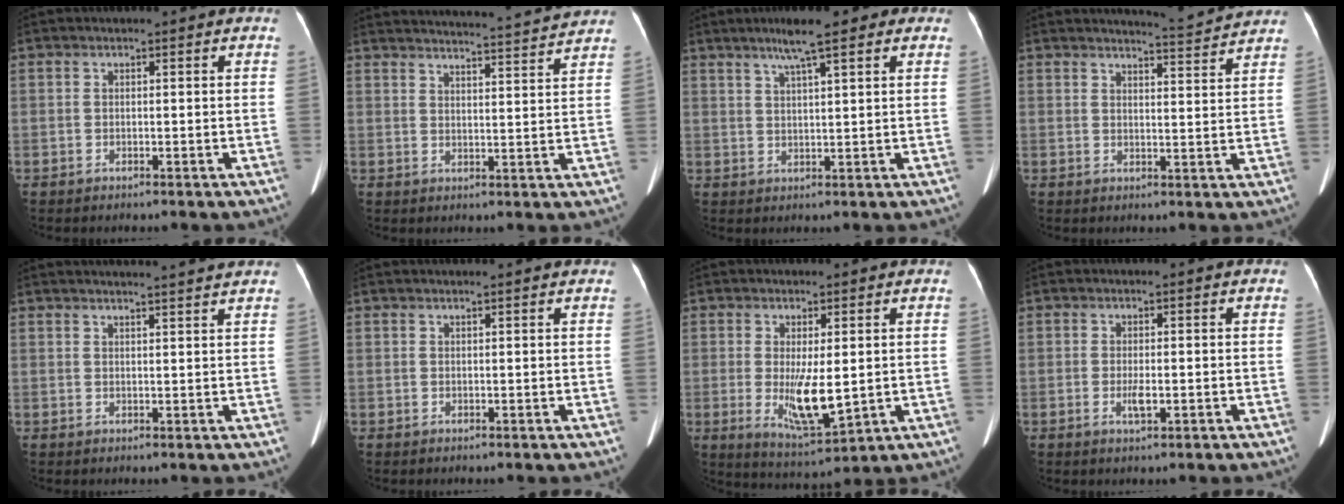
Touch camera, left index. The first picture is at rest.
{"total": 16.4, "force": [15.9, -0.7, 4.0], "torque": [-0.069, -0.017, 0.206]}
{"total": 7.1, "force": [4.7, 0.8, 5.2], "torque": [-0.082, 0.021, 0.071]}
{"total": 5.3, "force": [5.2, -1.0, 0.0], "torque": [-0.017, -0.012, 0.069]}
{"total": 7.8, "force": [7.4, -0.6, 2.5], "torque": [-0.030, 0.010, 0.076]}
{"total": 2.0, "force": [1.9, -0.2, 0.6], "torque": [-0.013, 0.011, 0.023]}
{"total": 8.7, "force": [-0.5, 2.3, 8.4], "torque": [-0.153, -0.028, 0.006]}
{"total": 1.9, "force": [-0.6, 0.4, 1.7], "torque": [-0.037, -0.005, -0.008]}